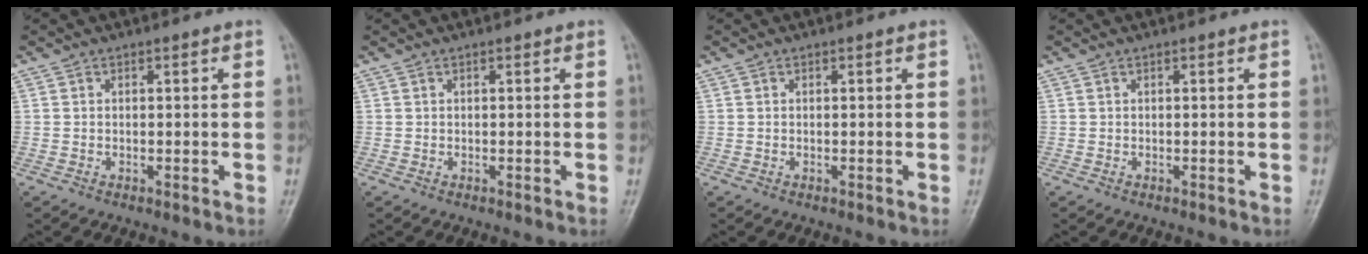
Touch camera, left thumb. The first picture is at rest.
{"total": 0.0}
{"total": 0.0}
{"total": 0.0}